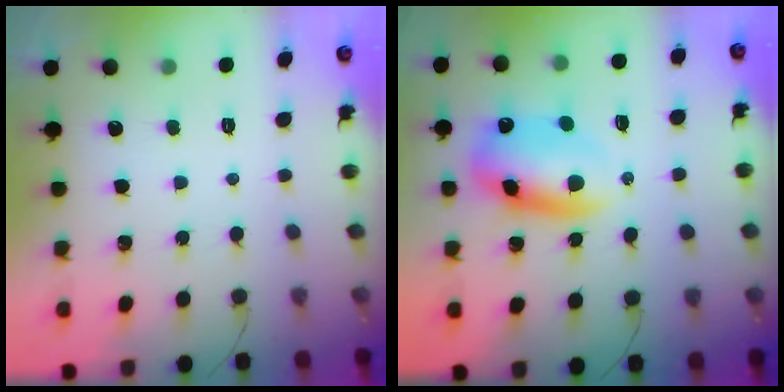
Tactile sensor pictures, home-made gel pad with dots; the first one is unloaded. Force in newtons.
{"total": 12.5, "press": 12.0, "slide": 3.4}